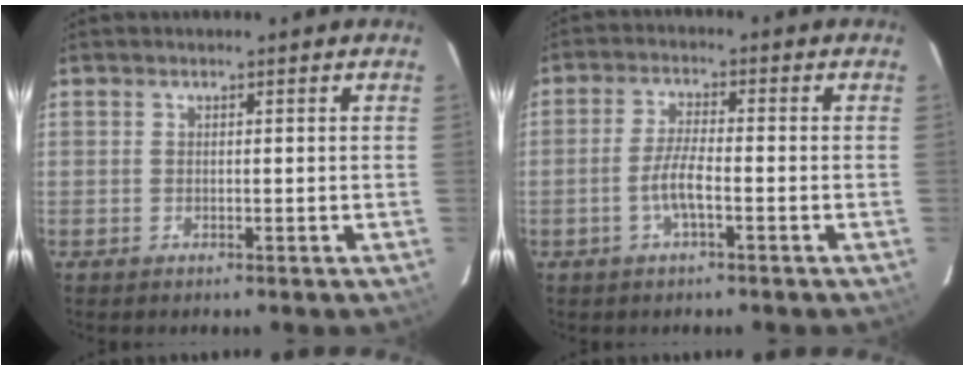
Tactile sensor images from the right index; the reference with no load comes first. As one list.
[{"total": 4.8, "force": [-1.9, 0.7, 4.3], "torque": [-0.091, 0.002, -0.039]}]